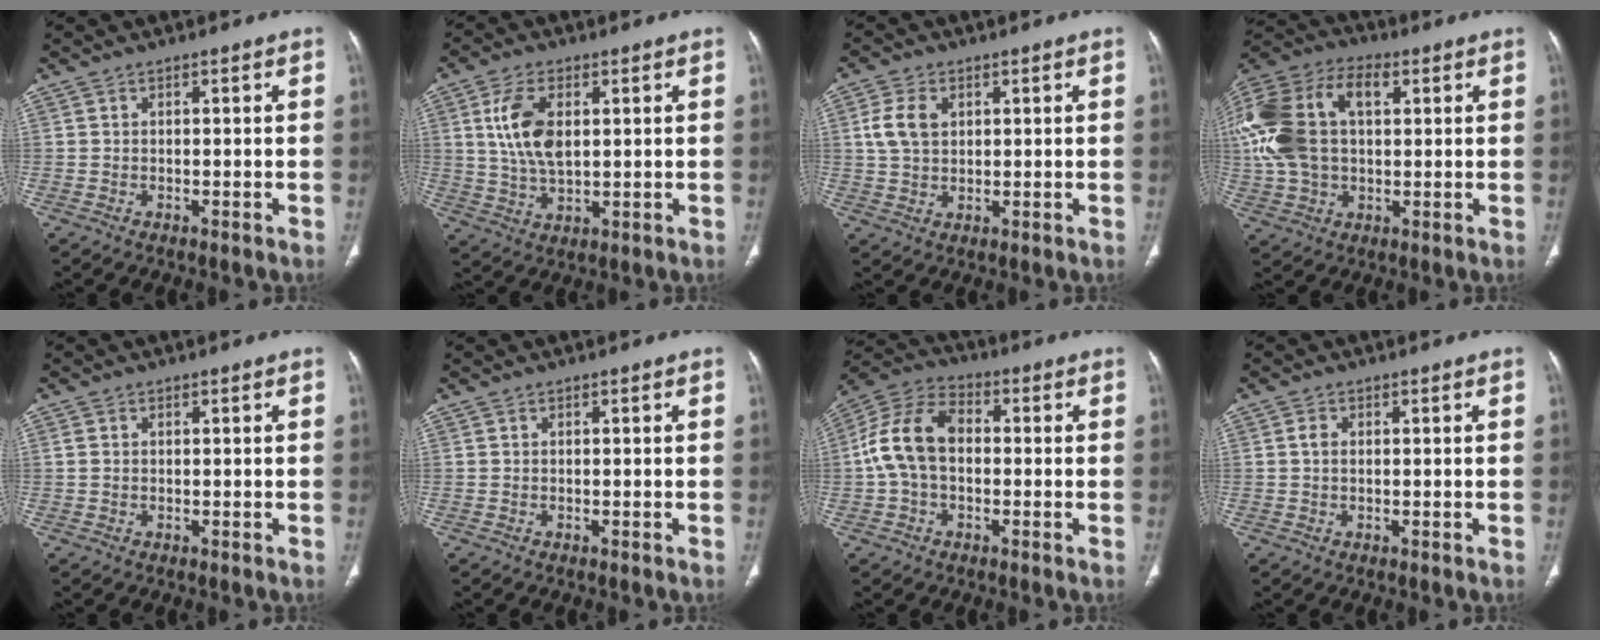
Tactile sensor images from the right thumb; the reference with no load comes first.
{"total": 9.7, "force": [2.3, 5.2, 7.8], "torque": [-0.153, -0.007, 0.047]}
{"total": 6.2, "force": [1.7, 4.3, 4.1], "torque": [-0.080, 0.001, 0.034]}
{"total": 22.9, "force": [4.6, 14.5, 17.1], "torque": [-0.390, 0.036, 0.084]}
{"total": 1.2, "force": [0.2, 0.9, 0.7], "torque": [-0.018, 0.004, 0.008]}
{"total": 0.0}
{"total": 12.1, "force": [-0.1, 8.0, 9.1], "torque": [-0.176, 0.035, -0.013]}
{"total": 1.7, "force": [0.3, 1.2, 1.2], "torque": [-0.023, 0.002, 0.004]}